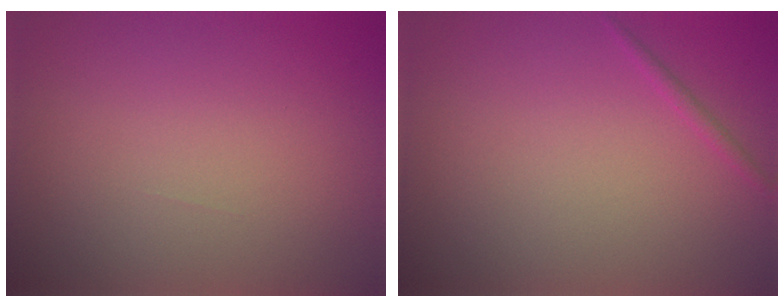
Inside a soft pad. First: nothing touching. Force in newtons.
{"total": 0.6, "press": 0.6, "slide": 0.0}